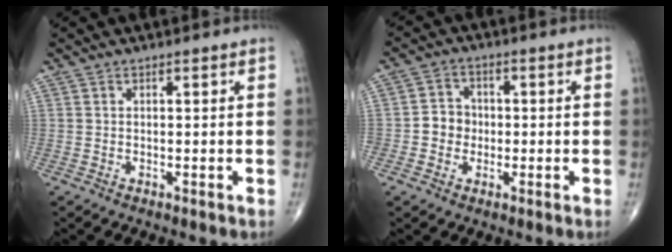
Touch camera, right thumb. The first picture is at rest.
{"total": 5.1, "force": [-0.7, 4.7, 2.0], "torque": [-0.008, 0.013, -0.020]}